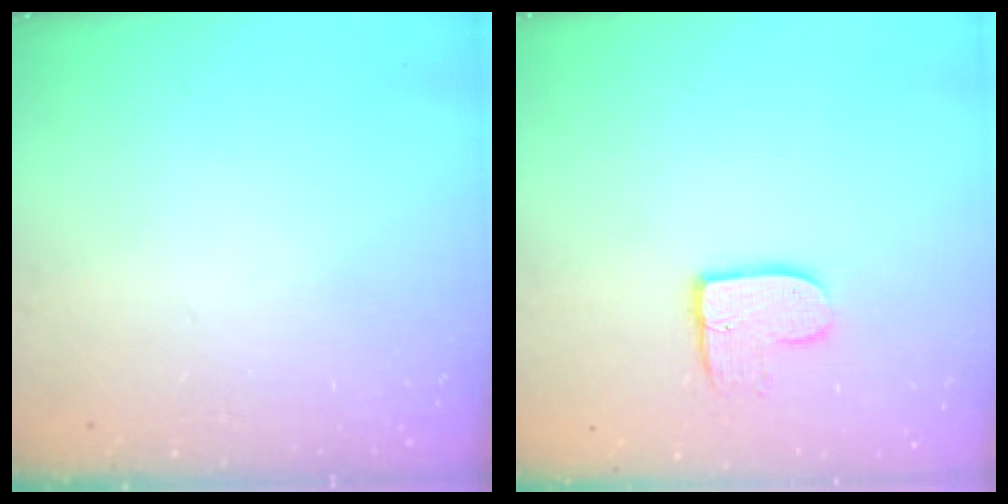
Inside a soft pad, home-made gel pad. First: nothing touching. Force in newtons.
{"total": 9.7, "press": 9.6, "slide": 0.7}